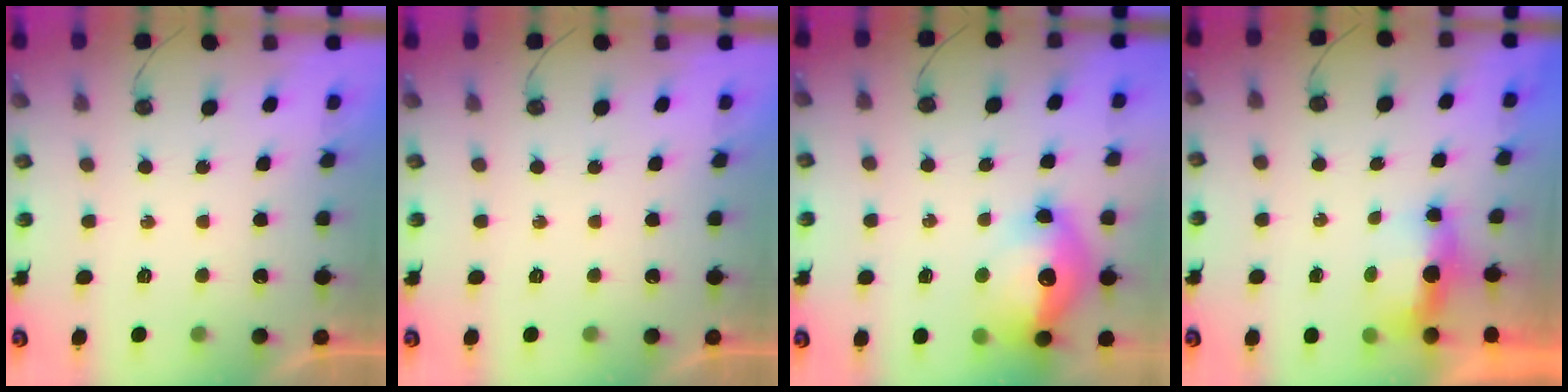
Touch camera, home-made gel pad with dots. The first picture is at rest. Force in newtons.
{"total": 0.0}
{"total": 16.3, "press": 16.2, "slide": 1.6}
{"total": 5.6, "press": 5.6, "slide": 0.9}